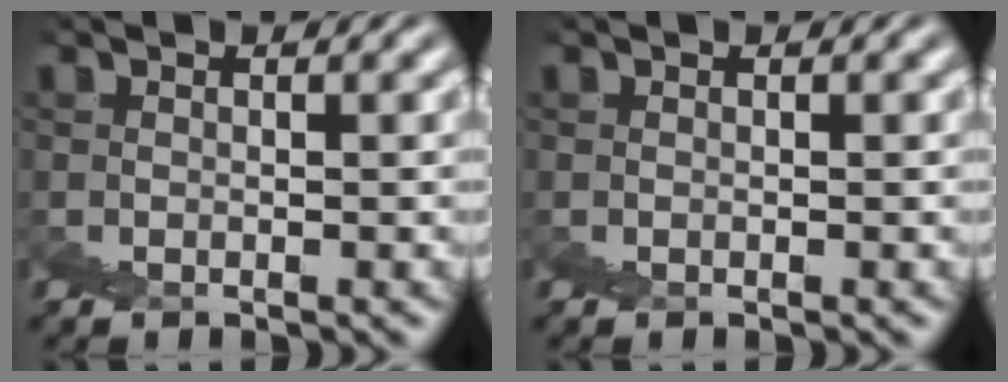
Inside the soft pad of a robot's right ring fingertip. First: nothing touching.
{"total": 0.0}